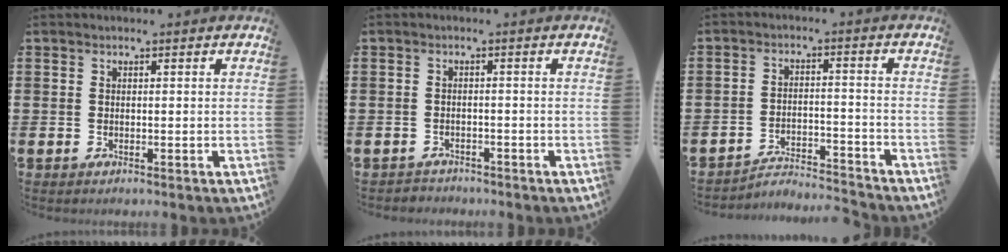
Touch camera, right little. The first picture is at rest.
{"total": 1.1, "force": [-1.0, 0.3, -0.1], "torque": [-0.001, 0.003, -0.023]}
{"total": 3.7, "force": [-3.7, 0.2, 0.2], "torque": [-0.010, 0.002, -0.080]}